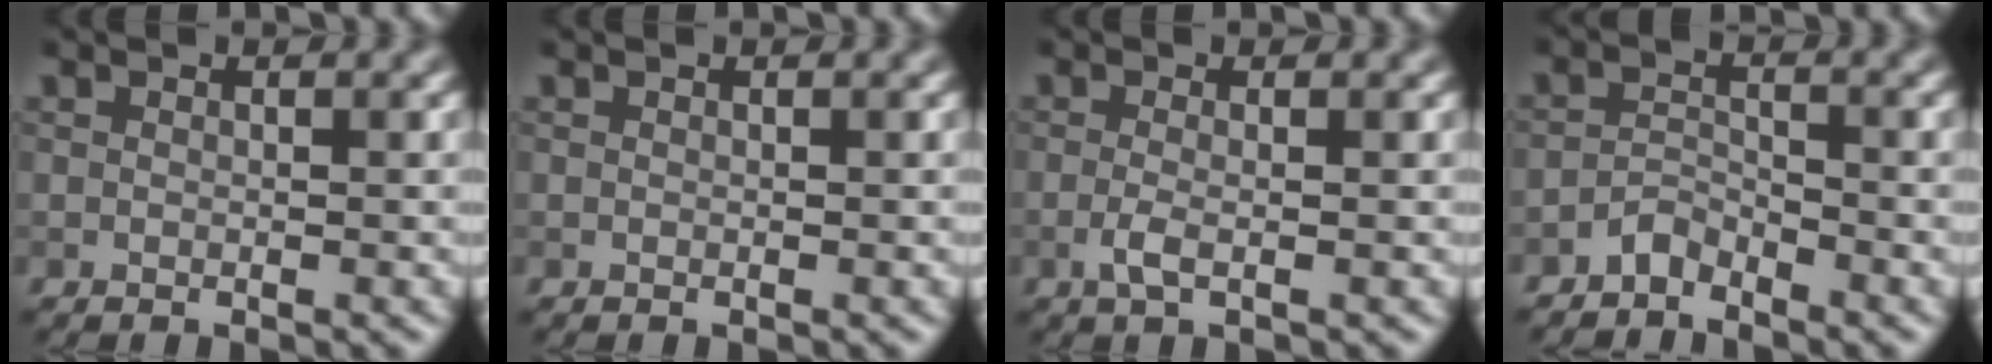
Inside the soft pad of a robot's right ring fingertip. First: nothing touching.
{"total": 0.0}
{"total": 1.7, "force": [-0.5, 0.5, 1.6], "torque": [-0.032, -0.001, -0.015]}
{"total": 1.7, "force": [-1.6, 0.5, 0.4], "torque": [-0.006, 0.008, -0.035]}